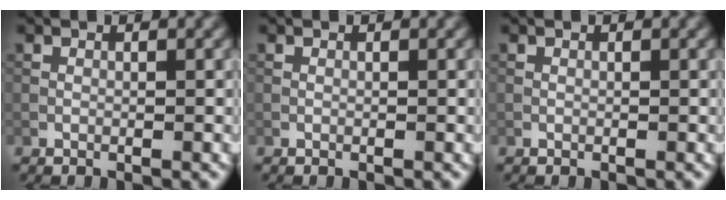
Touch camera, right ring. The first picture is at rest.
{"total": 0.0}
{"total": 0.0}